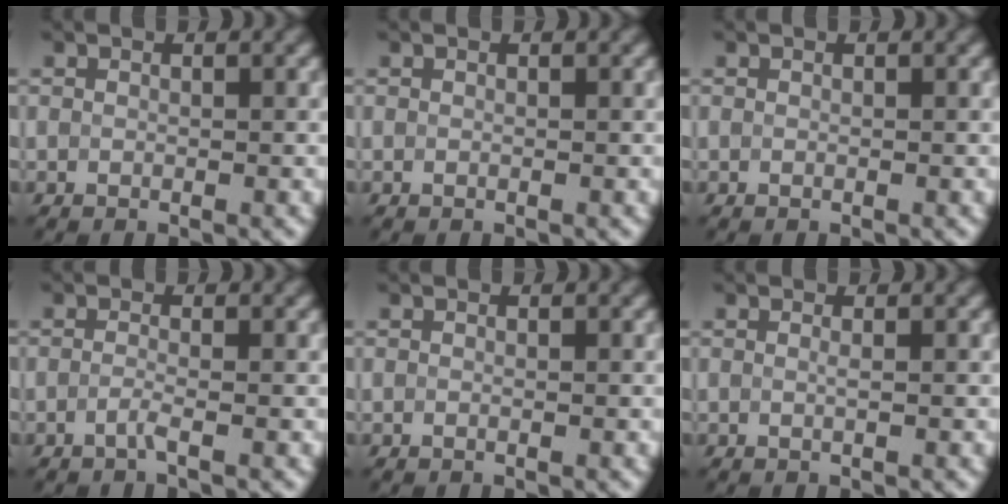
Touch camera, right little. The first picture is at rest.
{"total": 0.0}
{"total": 0.0}
{"total": 0.9, "force": [-0.9, -0.1, 0.1], "torque": [-0.004, 0.000, -0.023]}
{"total": 0.0}
{"total": 0.0}